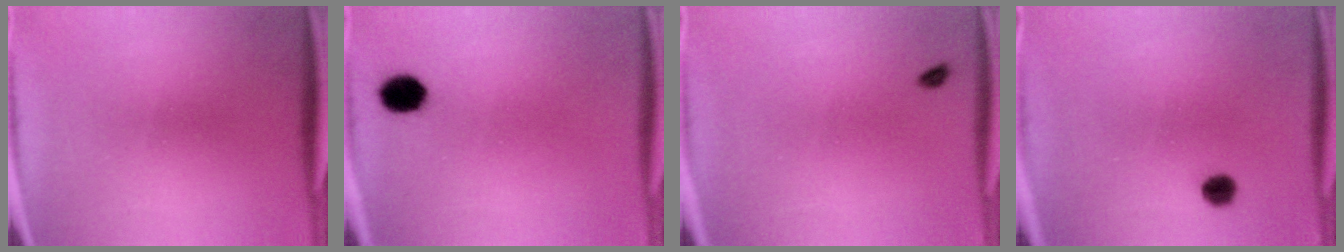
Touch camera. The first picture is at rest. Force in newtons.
{"total": 4.9}
{"total": 1.1}
{"total": 2.6}